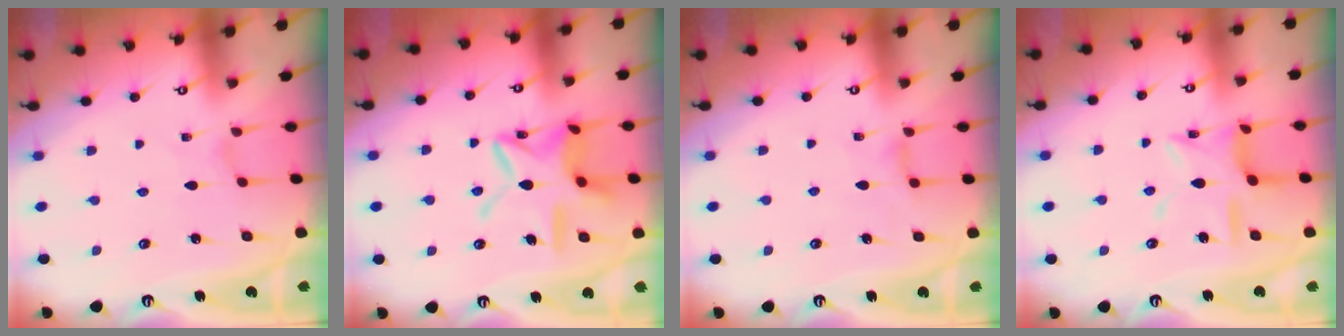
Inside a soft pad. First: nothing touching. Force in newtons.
{"total": 14.8, "press": 14.7, "slide": 1.2}
{"total": 3.4, "press": 3.4, "slide": 0.5}
{"total": 12.0, "press": 11.9, "slide": 0.9}